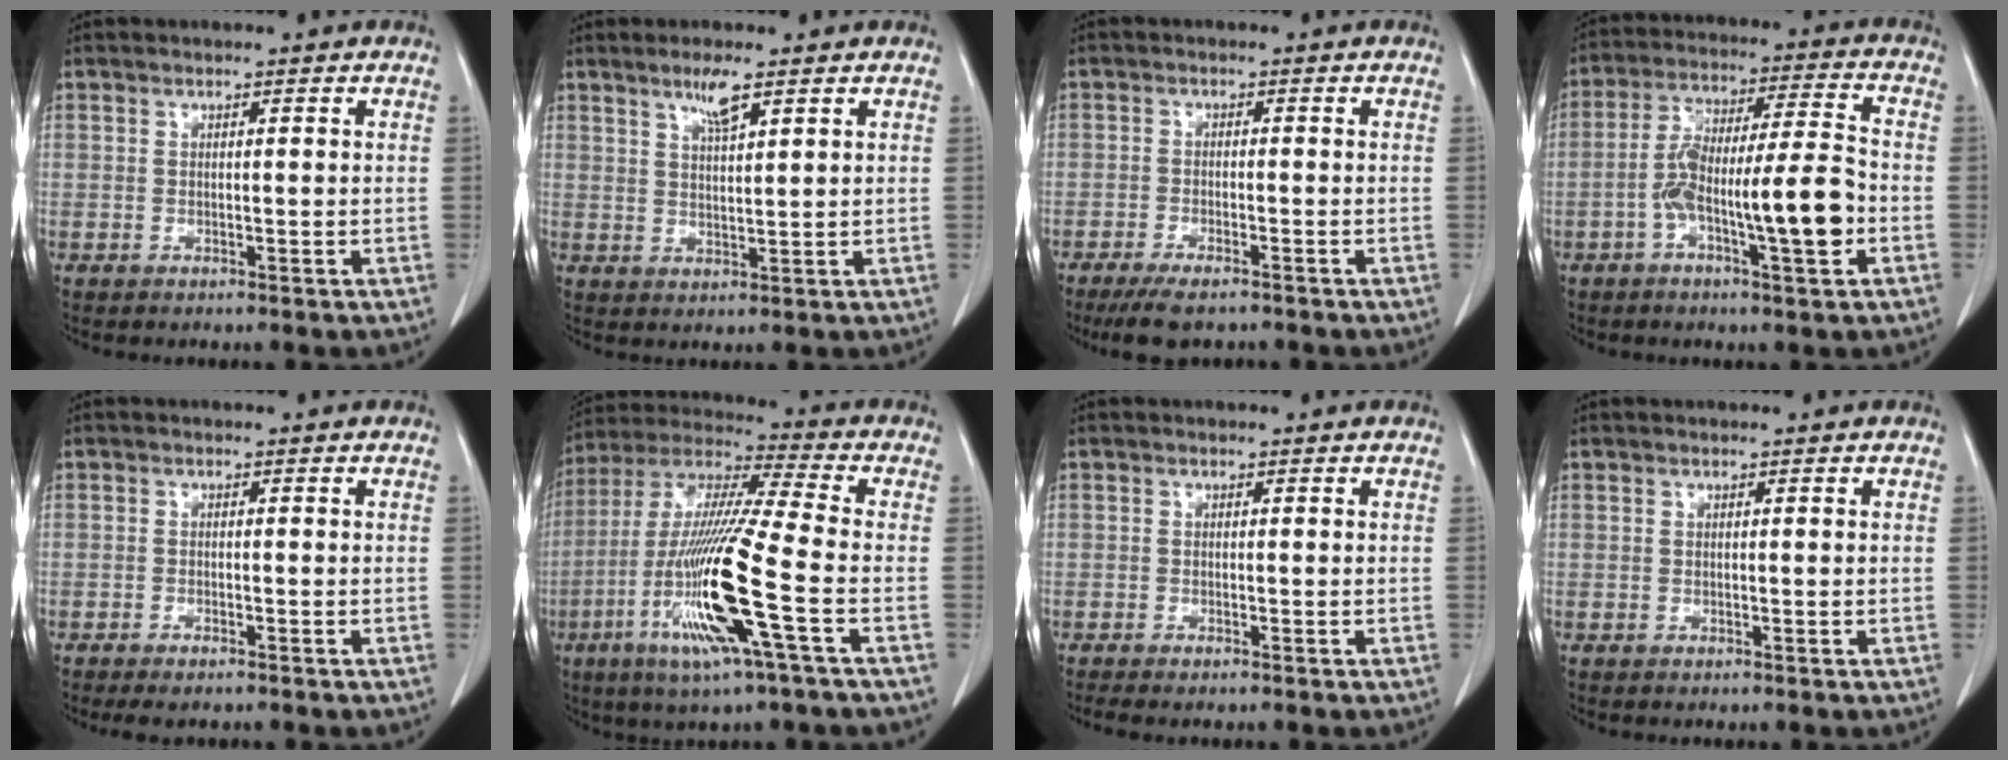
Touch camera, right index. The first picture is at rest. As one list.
[{"total": 3.7, "force": [2.5, 0.2, 2.8], "torque": [-0.053, -0.003, 0.047]}, {"total": 6.2, "force": [-5.1, 1.5, 3.4], "torque": [-0.054, -0.012, -0.083]}, {"total": 12.9, "force": [-3.9, 1.5, 12.2], "torque": [-0.214, 0.017, -0.067]}, {"total": 2.7, "force": [-2.2, 0.7, 1.3], "torque": [-0.018, -0.005, -0.032]}, {"total": 17.9, "force": [-5.7, -0.4, 16.9], "torque": [-0.351, -0.020, -0.117]}, {"total": 2.6, "force": [-2.2, 0.2, 1.3], "torque": [-0.015, -0.005, -0.030]}, {"total": 0.0}]